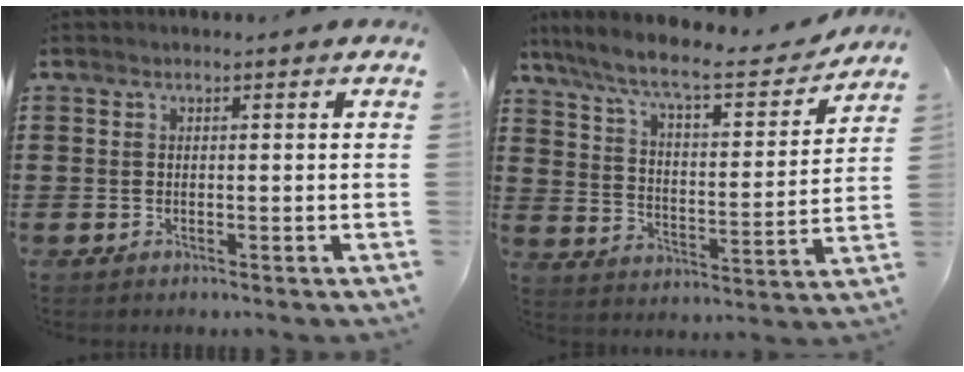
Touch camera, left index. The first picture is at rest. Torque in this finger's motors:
{"motor_torque": [0.52, -1.62, 0.47, 0.21]}